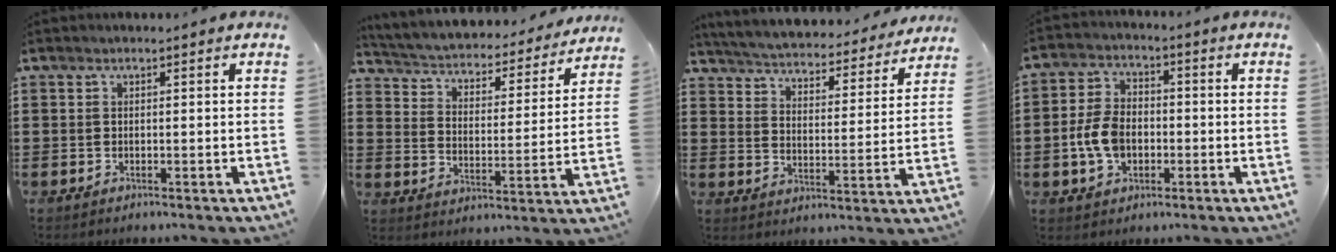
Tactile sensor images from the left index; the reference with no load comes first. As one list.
[{"total": 2.5, "force": [2.3, 0.9, 0.5], "torque": [-0.028, -0.024, 0.028]}, {"total": 3.8, "force": [3.8, 0.0, 0.3], "torque": [-0.029, -0.035, 0.057]}, {"total": 7.2, "force": [-1.5, 4.8, 5.1], "torque": [-0.128, 0.002, -0.034]}]